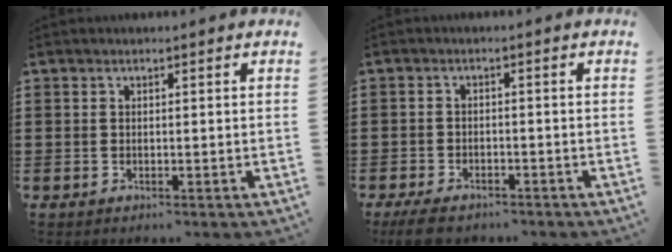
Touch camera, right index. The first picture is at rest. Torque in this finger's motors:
{"motor_torque": [-0.07, 0.13, 0.36, 0.09]}